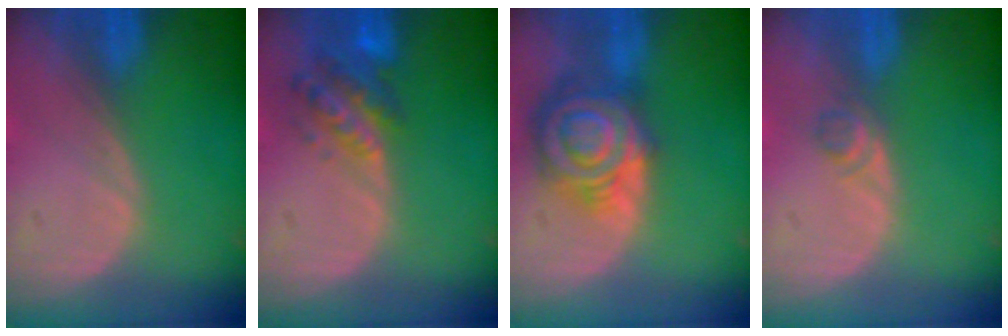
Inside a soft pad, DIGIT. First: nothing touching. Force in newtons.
{"total": 5.9, "press": 5.6, "slide": 1.8}
{"total": 9.2, "press": 9.2, "slide": 0.6}
{"total": 1.8, "press": 1.5, "slide": 0.9}